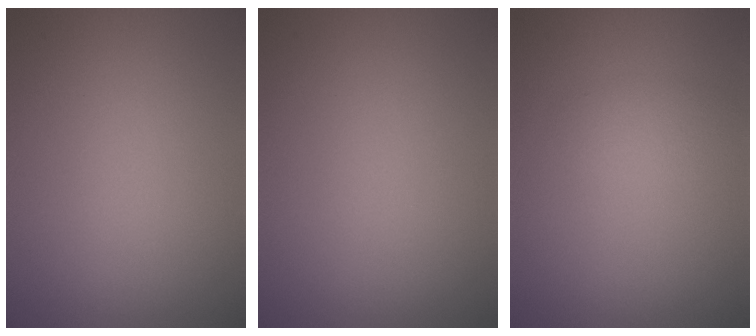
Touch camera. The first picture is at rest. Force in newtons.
{"total": 0.0}
{"total": 1.5, "press": 1.5, "slide": 0.0}